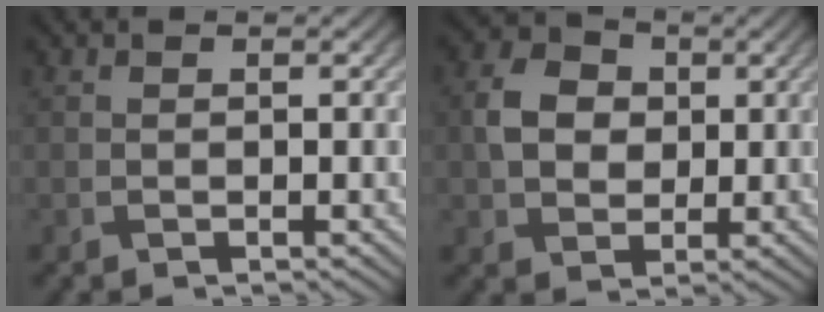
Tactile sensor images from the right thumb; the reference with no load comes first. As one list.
[{"total": 5.6, "force": [0.7, 4.7, 3.0], "torque": [-0.071, 0.007, 0.002]}]